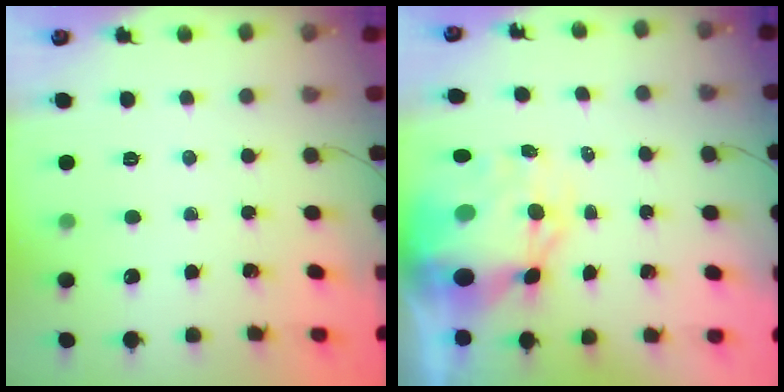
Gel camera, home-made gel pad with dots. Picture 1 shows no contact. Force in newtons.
{"total": 13.6, "press": 13.2, "slide": 3.1}